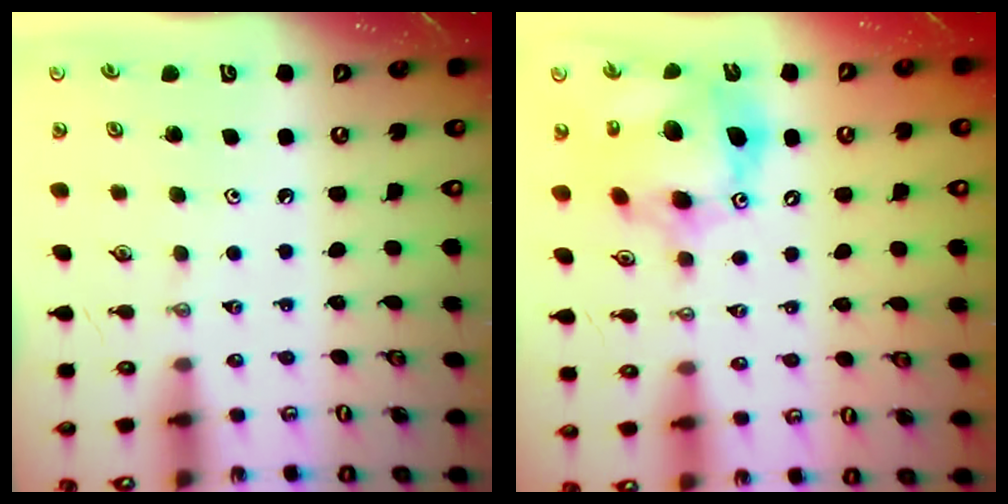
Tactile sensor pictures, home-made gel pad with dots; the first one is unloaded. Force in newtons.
{"total": 15.0, "press": 14.9, "slide": 1.3}